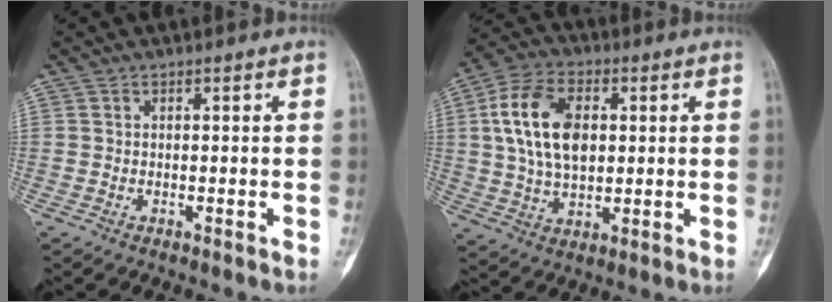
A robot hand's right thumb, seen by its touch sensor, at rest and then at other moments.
{"total": 14.4, "force": [2.6, 8.9, 11.1], "torque": [-0.193, 0.004, 0.047]}